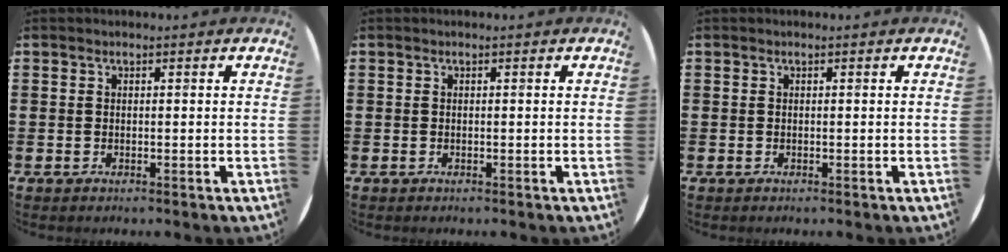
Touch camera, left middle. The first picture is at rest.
{"total": 0.0}
{"total": 0.0}